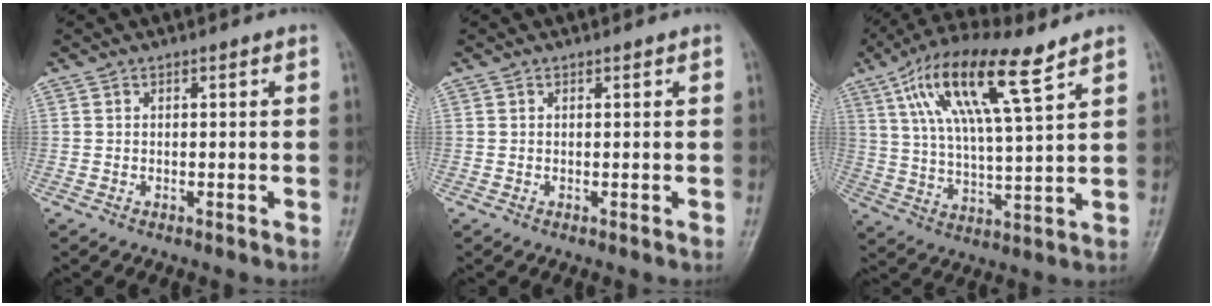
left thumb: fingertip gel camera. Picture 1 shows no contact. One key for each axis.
{"total": 0.0}
{"total": 16.3, "fx": 8.5, "fy": 4.0, "fz": 13.3, "tx": -0.247, "ty": -0.014, "tz": 0.158}